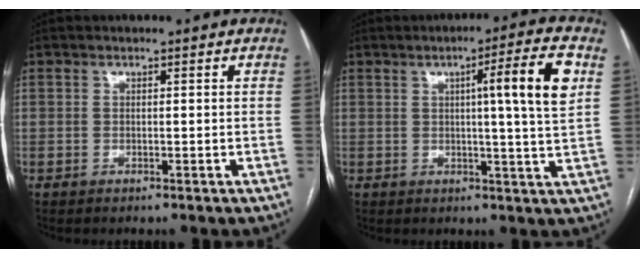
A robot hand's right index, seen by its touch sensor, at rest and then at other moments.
{"total": 9.5, "force": [2.5, -1.1, 9.1], "torque": [-0.131, 0.003, 0.033]}